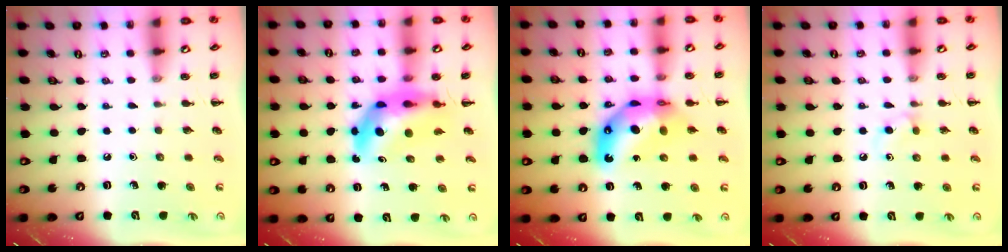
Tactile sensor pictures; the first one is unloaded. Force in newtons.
{"total": 10.6, "press": 10.0, "slide": 3.3}
{"total": 12.3, "press": 11.7, "slide": 3.7}
{"total": 3.4, "press": 3.2, "slide": 1.4}